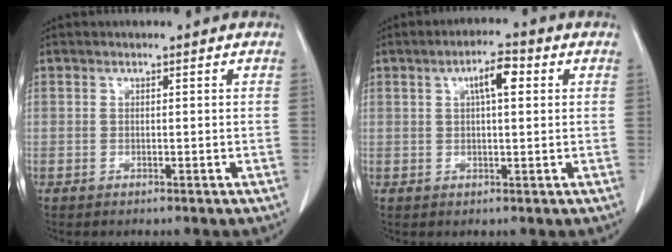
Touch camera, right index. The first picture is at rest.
{"total": 4.7, "force": [1.5, 1.2, 4.3], "torque": [-0.075, 0.012, 0.024]}